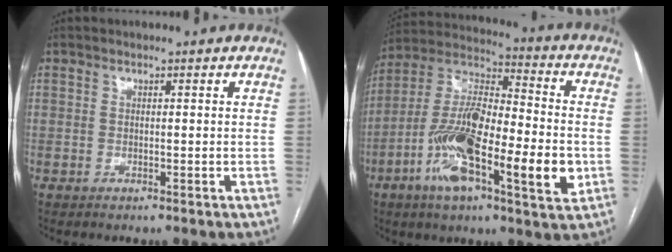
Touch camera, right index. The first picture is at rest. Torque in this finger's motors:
{"motor_torque": [1.86, -0.27, 0.63, 0.21]}